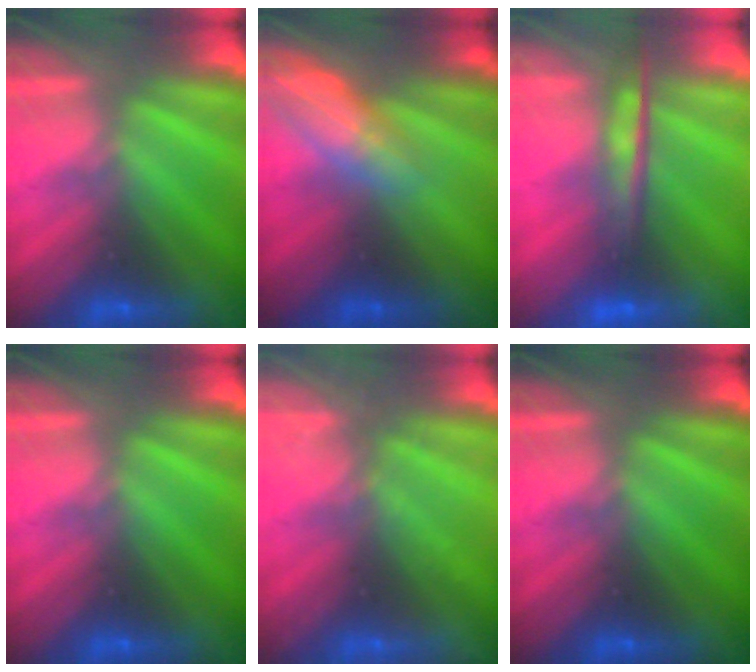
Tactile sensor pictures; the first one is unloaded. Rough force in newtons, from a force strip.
{"total": 2.6}
{"total": 7.4}
{"total": 0.0}
{"total": 2.2}
{"total": 0.0}